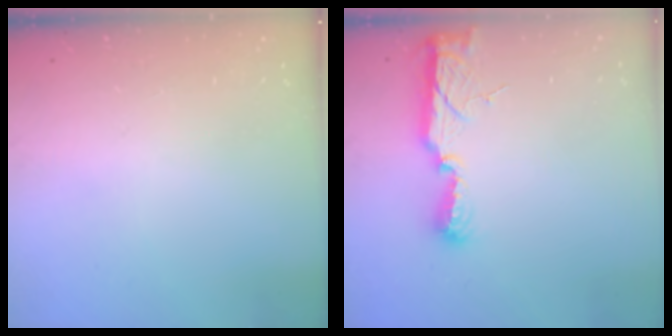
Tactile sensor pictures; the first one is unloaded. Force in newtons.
{"total": 10.6, "press": 9.3, "slide": 5.2}